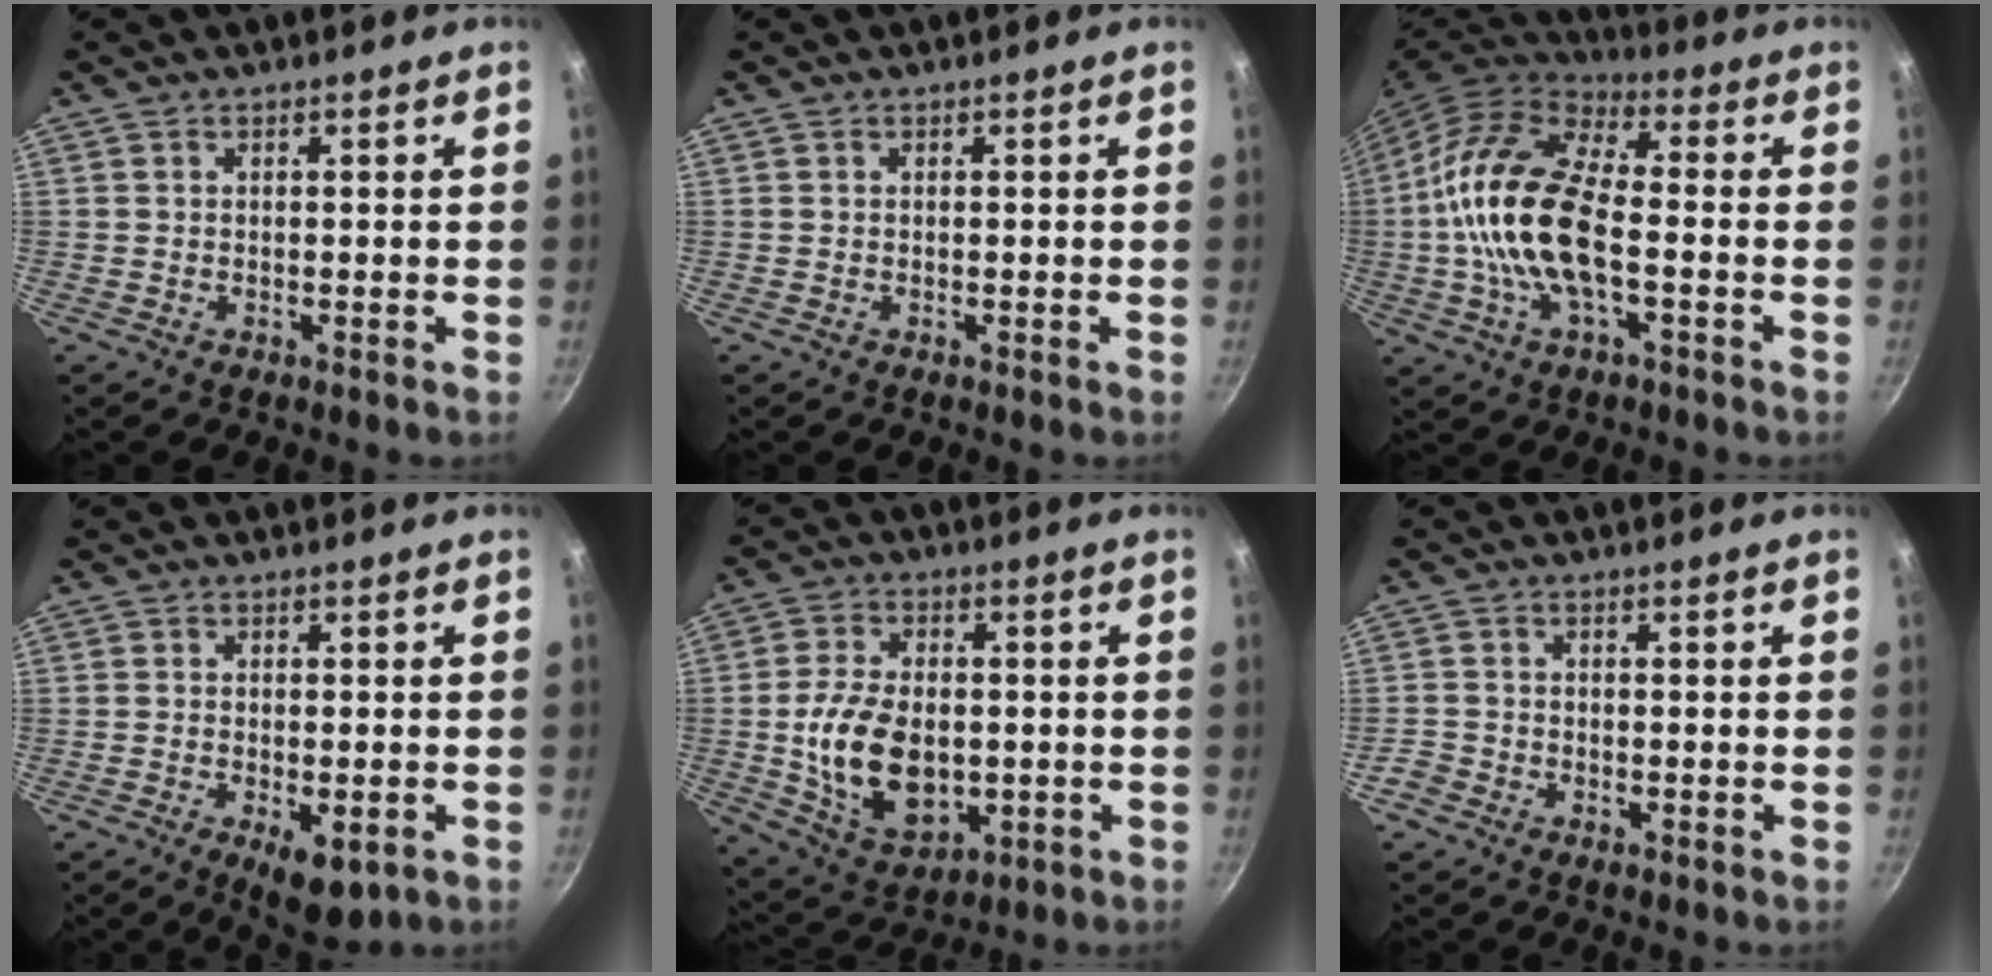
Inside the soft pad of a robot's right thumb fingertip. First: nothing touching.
{"total": 0.0}
{"total": 19.0, "force": [-2.0, 9.2, 16.5], "torque": [-0.305, 0.033, -0.052]}
{"total": 7.0, "force": [-2.6, 3.1, 5.7], "torque": [-0.071, 0.002, -0.028]}
{"total": 15.2, "force": [-1.2, 9.9, 11.5], "torque": [-0.189, -0.002, -0.010]}
{"total": 2.5, "force": [-1.7, 1.7, 0.6], "torque": [-0.011, 0.014, -0.034]}